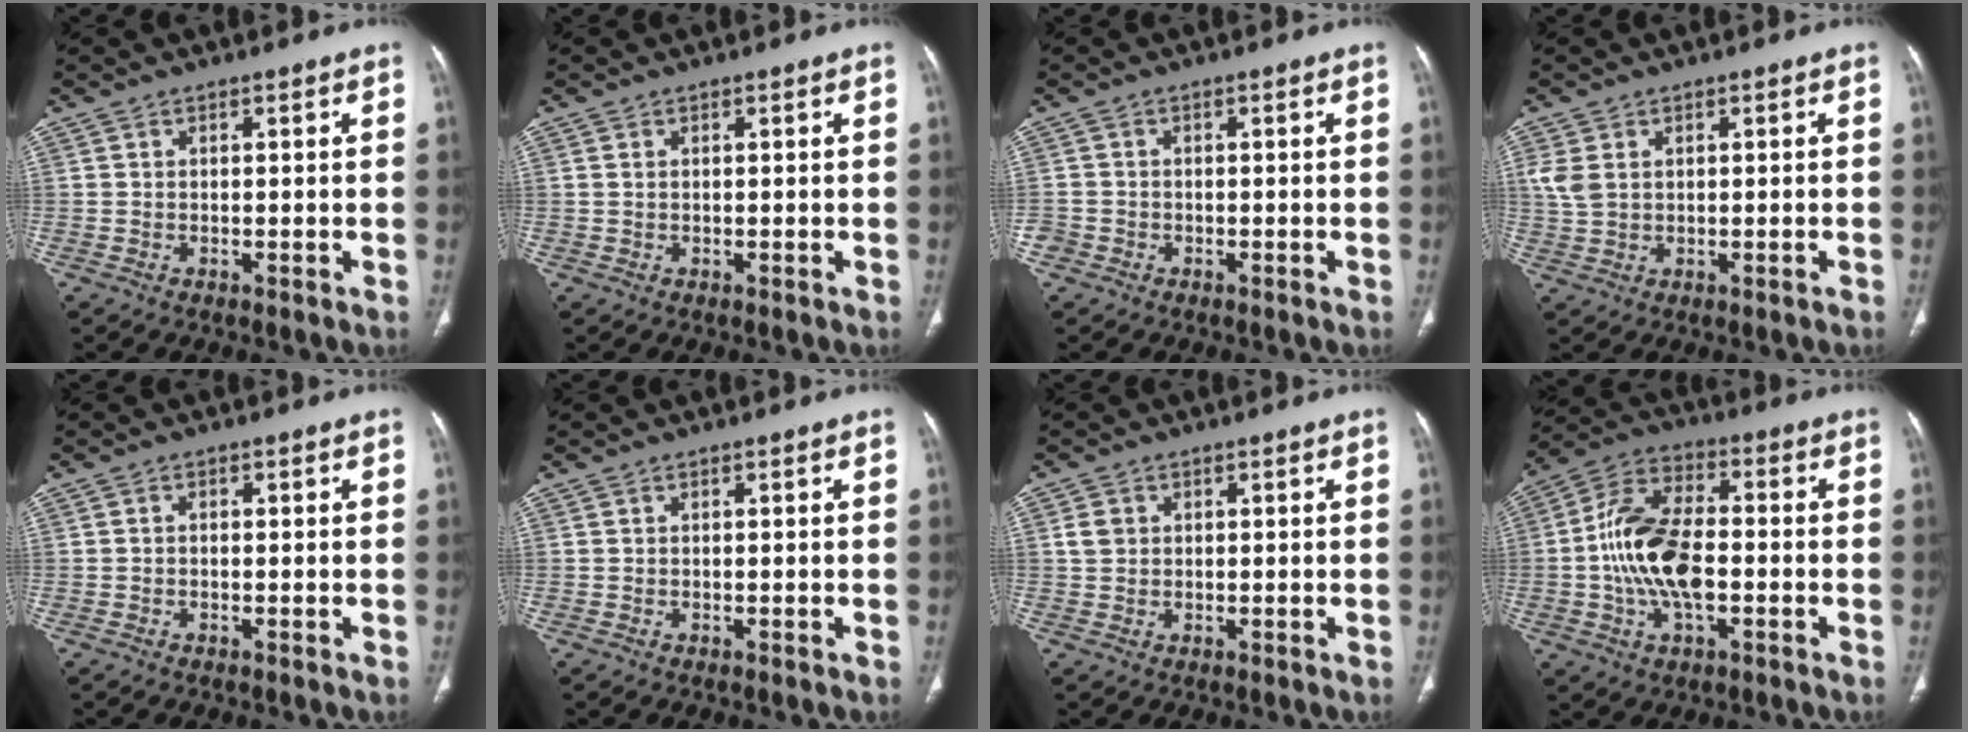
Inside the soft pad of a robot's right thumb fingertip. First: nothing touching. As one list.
[{"total": 0.6, "force": [0.3, 0.4, 0.4], "torque": [-0.010, 0.004, 0.007]}, {"total": 2.1, "force": [-0.9, 1.9, 0.3], "torque": [0.000, 0.010, -0.021]}, {"total": 3.8, "force": [0.9, 2.6, 2.7], "torque": [-0.064, 0.006, 0.025]}, {"total": 0.5, "force": [-0.1, 0.4, 0.4], "torque": [-0.005, 0.001, -0.007]}, {"total": 0.0}, {"total": 2.4, "force": [0.6, 2.1, 1.1], "torque": [-0.016, 0.003, 0.013]}, {"total": 15.1, "force": [-1.9, 8.1, 12.6], "torque": [-0.243, 0.026, -0.038]}]